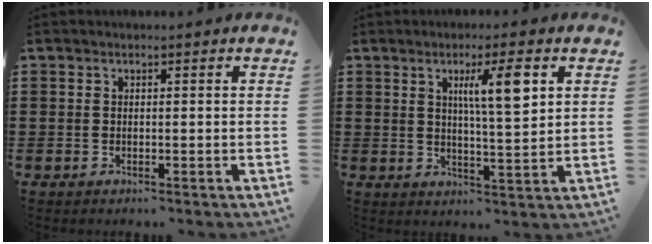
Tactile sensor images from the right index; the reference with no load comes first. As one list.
[{"total": 6.9, "force": [2.6, 1.0, 6.3], "torque": [-0.111, 0.000, 0.035]}]